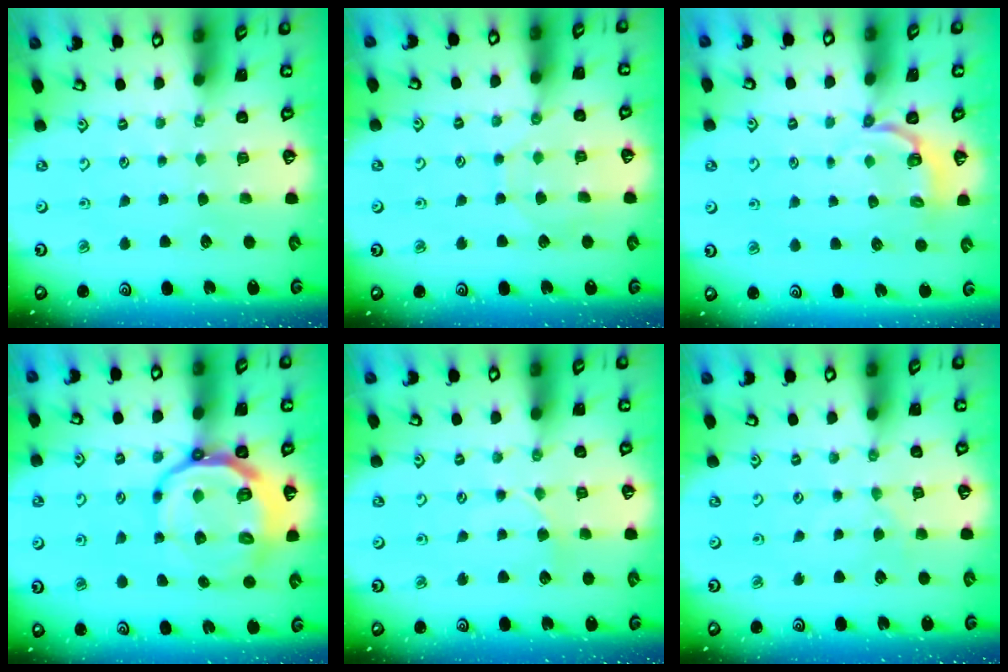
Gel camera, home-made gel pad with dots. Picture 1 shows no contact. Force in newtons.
{"total": 4.6, "press": 4.6, "slide": 0.5}
{"total": 4.4, "press": 3.8, "slide": 2.3}
{"total": 14.9, "press": 14.6, "slide": 3.1}
{"total": 2.2, "press": 2.2, "slide": 0.3}
{"total": 0.0}